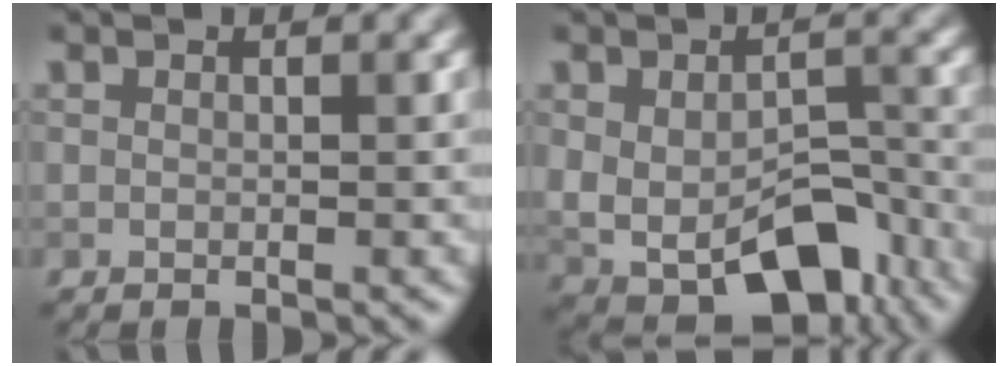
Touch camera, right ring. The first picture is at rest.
{"total": 9.5, "force": [-3.4, 5.5, 6.9], "torque": [-0.117, -0.025, -0.032]}